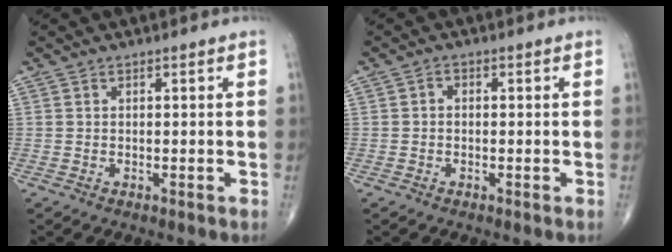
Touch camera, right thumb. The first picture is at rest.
{"total": 1.2, "force": [-0.1, 0.9, 0.7], "torque": [-0.007, 0.006, -0.006]}